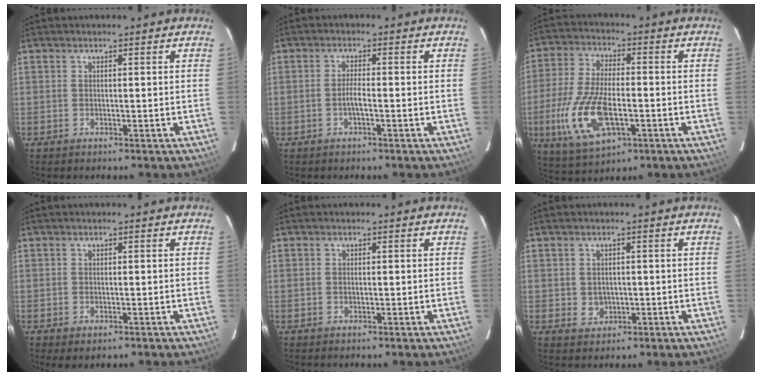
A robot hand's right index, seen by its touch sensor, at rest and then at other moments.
{"total": 2.1, "force": [-0.9, 0.2, 1.9], "torque": [-0.035, 0.000, -0.018]}
{"total": 15.4, "force": [-4.3, 6.8, 13.1], "torque": [-0.285, -0.013, -0.075]}
{"total": 1.5, "force": [-0.7, 0.9, 1.1], "torque": [-0.019, -0.007, -0.008]}
{"total": 0.6, "force": [0.0, 0.3, 0.6], "torque": [-0.011, 0.002, 0.000]}
{"total": 2.8, "force": [-0.1, 2.6, 1.1], "torque": [-0.019, 0.003, 0.005]}